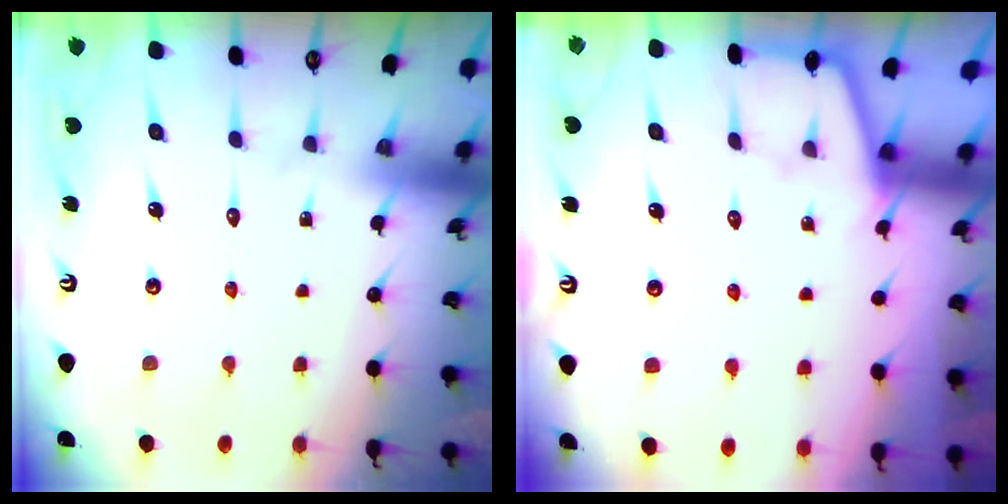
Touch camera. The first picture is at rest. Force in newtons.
{"total": 2.3, "press": 2.3, "slide": 0.4}